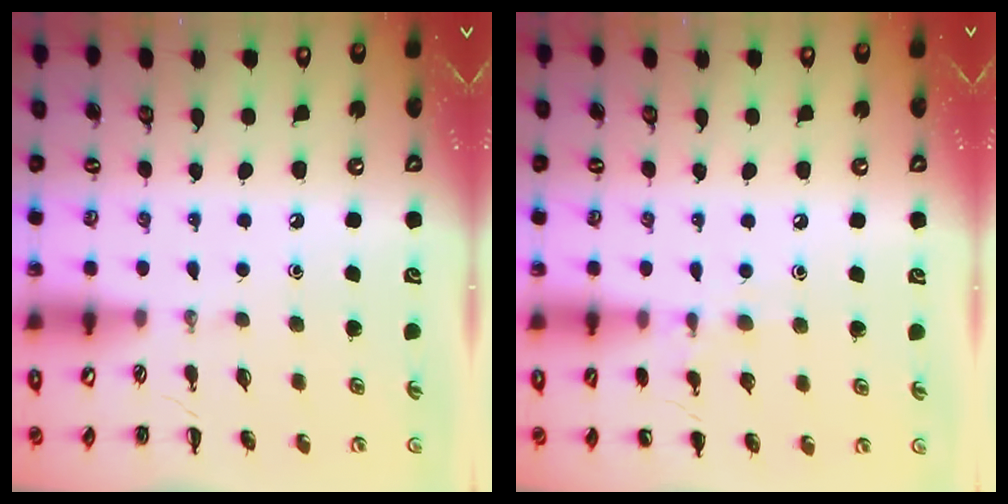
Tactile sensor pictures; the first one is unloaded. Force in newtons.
{"total": 6.9, "press": 6.7, "slide": 1.9}